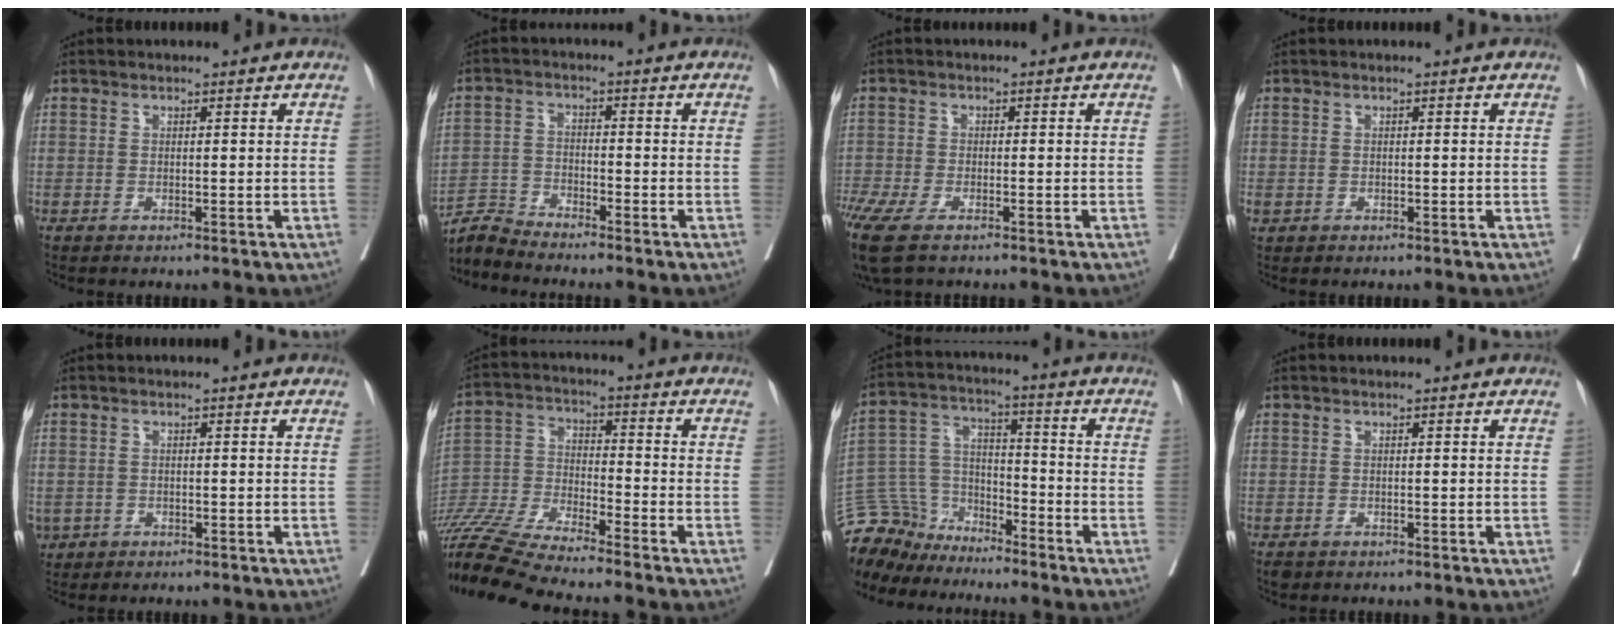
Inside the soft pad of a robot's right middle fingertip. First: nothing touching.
{"total": 4.2, "force": [-4.1, -0.7, -0.7], "torque": [0.012, -0.011, -0.082]}
{"total": 9.6, "force": [-6.9, 2.8, 6.1], "torque": [-0.144, -0.017, -0.120]}
{"total": 0.9, "force": [-0.1, 0.8, 0.3], "torque": [-0.006, 0.003, 0.002]}
{"total": 2.8, "force": [-1.3, 2.4, 0.6], "torque": [-0.009, 0.002, -0.020]}
{"total": 15.3, "force": [-13.9, -1.0, 6.3], "torque": [-0.122, -0.013, -0.260]}
{"total": 10.8, "force": [-10.0, 4.2, -0.1], "torque": [-0.006, 0.038, -0.195]}
{"total": 1.2, "force": [-0.9, 0.8, 0.4], "torque": [-0.010, -0.001, -0.010]}